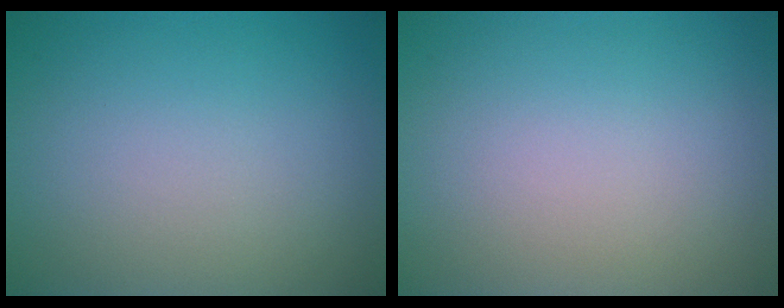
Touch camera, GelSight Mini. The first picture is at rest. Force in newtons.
{"total": 0.0}